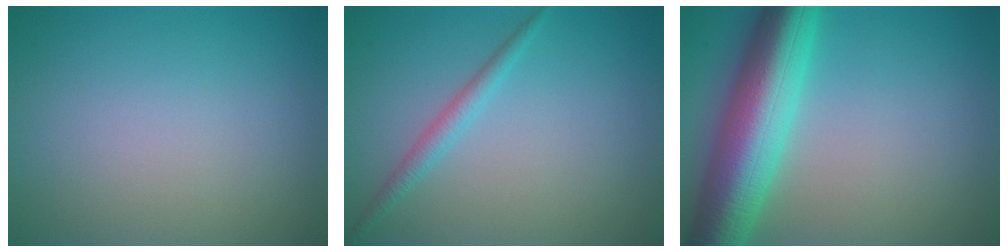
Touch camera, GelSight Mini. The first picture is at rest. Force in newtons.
{"total": 1.7, "press": 1.7, "slide": 0.1}
{"total": 10.0, "press": 10.0, "slide": 0.2}